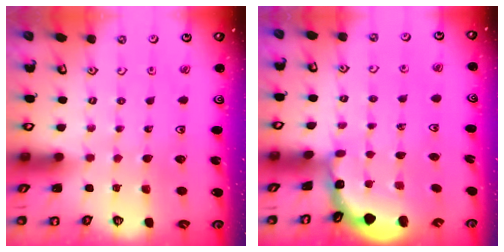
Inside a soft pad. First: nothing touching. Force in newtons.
{"total": 1.3, "press": 1.3, "slide": 0.1}